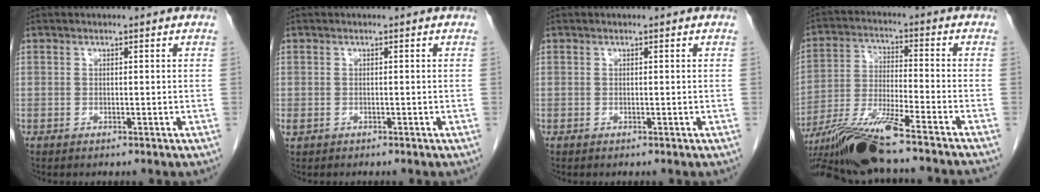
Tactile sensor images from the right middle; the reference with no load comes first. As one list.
[{"total": 0.8, "force": [-0.3, 0.6, 0.4], "torque": [-0.012, 0.000, -0.001]}, {"total": 0.0}, {"total": 15.3, "force": [-12.7, -1.1, 8.4], "torque": [-0.165, -0.027, -0.221]}]